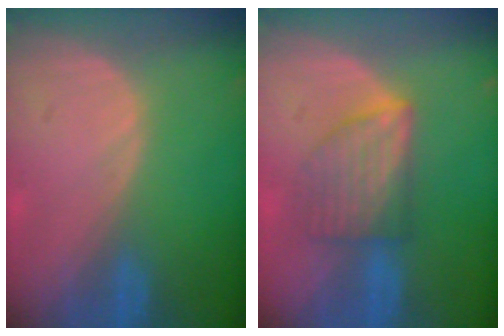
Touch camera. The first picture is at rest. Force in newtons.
{"total": 6.0, "press": 6.0, "slide": 0.7}